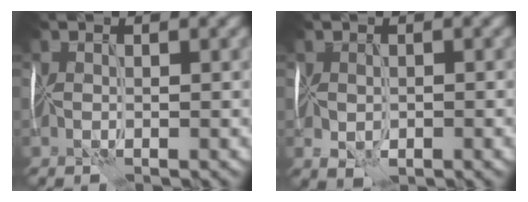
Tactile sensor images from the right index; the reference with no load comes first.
{"total": 2.1, "force": [-0.3, 1.4, 1.5], "torque": [-0.027, -0.008, 0.002]}